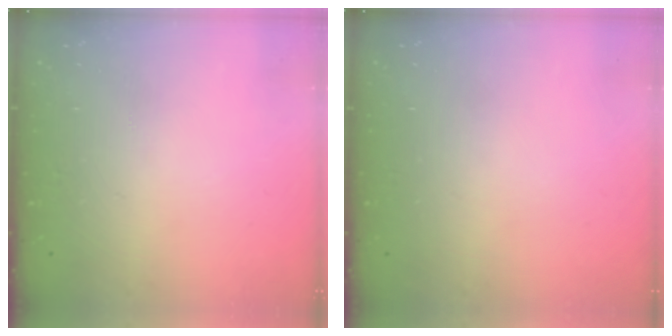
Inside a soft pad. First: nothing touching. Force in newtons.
{"total": 0.0}